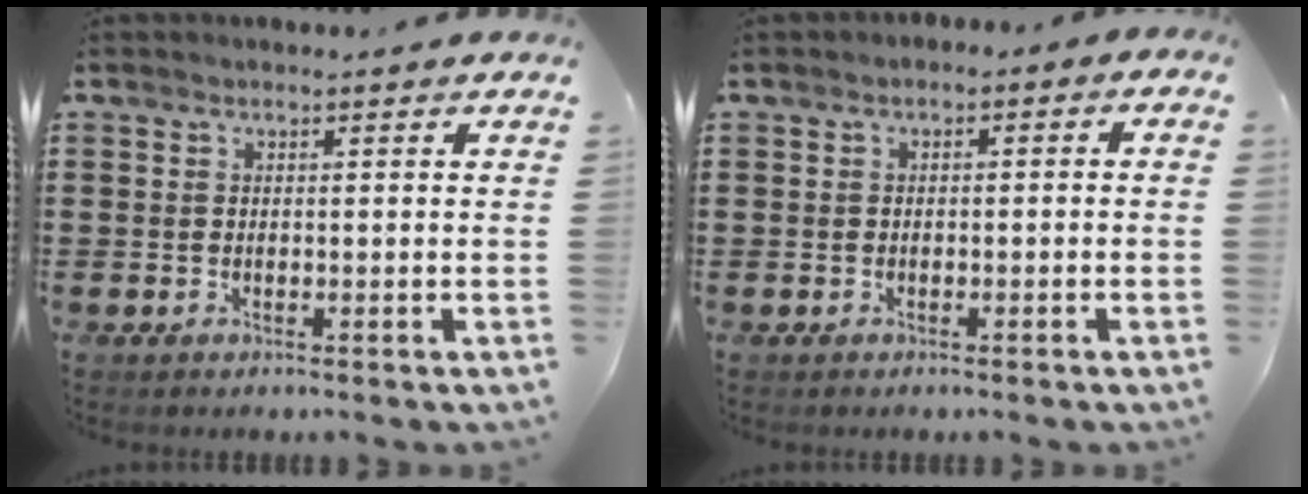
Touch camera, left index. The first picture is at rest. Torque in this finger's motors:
{"motor_torque": [1.87, -0.26, 0.44, 0.14]}